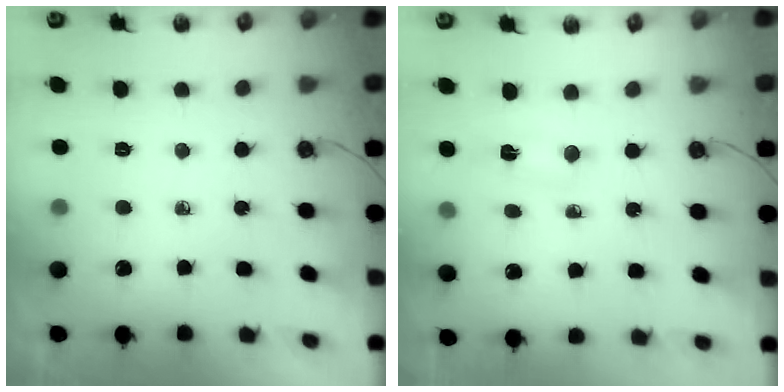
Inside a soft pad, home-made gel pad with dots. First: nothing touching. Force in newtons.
{"total": 2.6, "press": 1.3, "slide": 2.2}